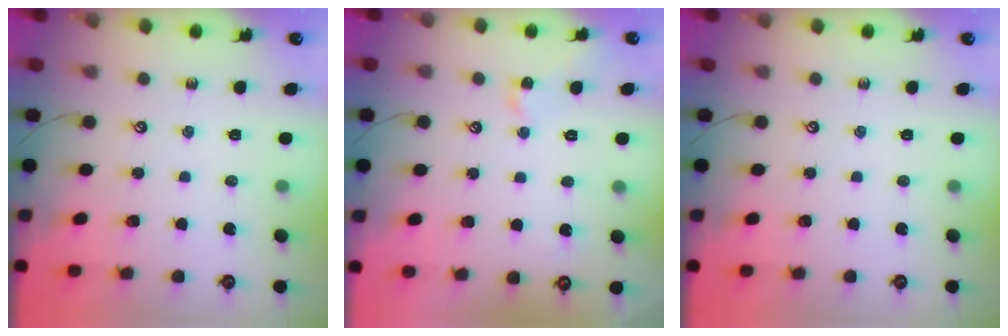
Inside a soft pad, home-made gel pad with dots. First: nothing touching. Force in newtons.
{"total": 1.6, "press": 1.5, "slide": 0.6}
{"total": 0.0}